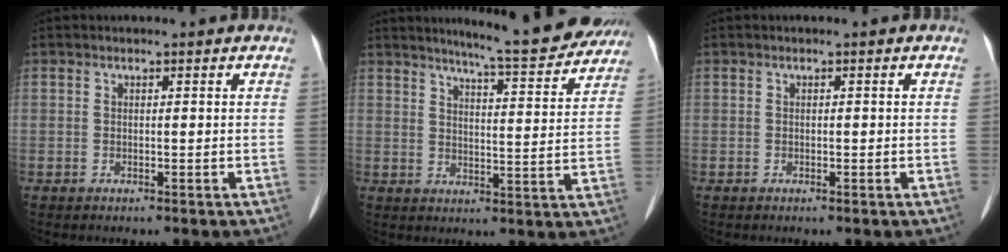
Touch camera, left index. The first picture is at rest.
{"total": 12.9, "force": [11.8, 1.1, 5.0], "torque": [-0.066, -0.010, 0.146]}
{"total": 0.0}